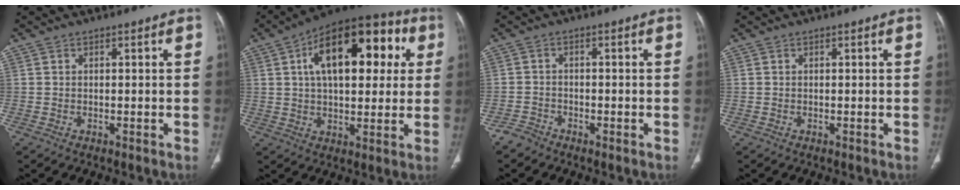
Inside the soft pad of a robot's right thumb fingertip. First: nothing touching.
{"total": 22.5, "force": [6.2, 11.6, 18.3], "torque": [-0.241, 0.022, 0.086]}
{"total": 2.1, "force": [-1.9, 1.0, -0.1], "torque": [0.005, 0.002, -0.041]}
{"total": 0.0}